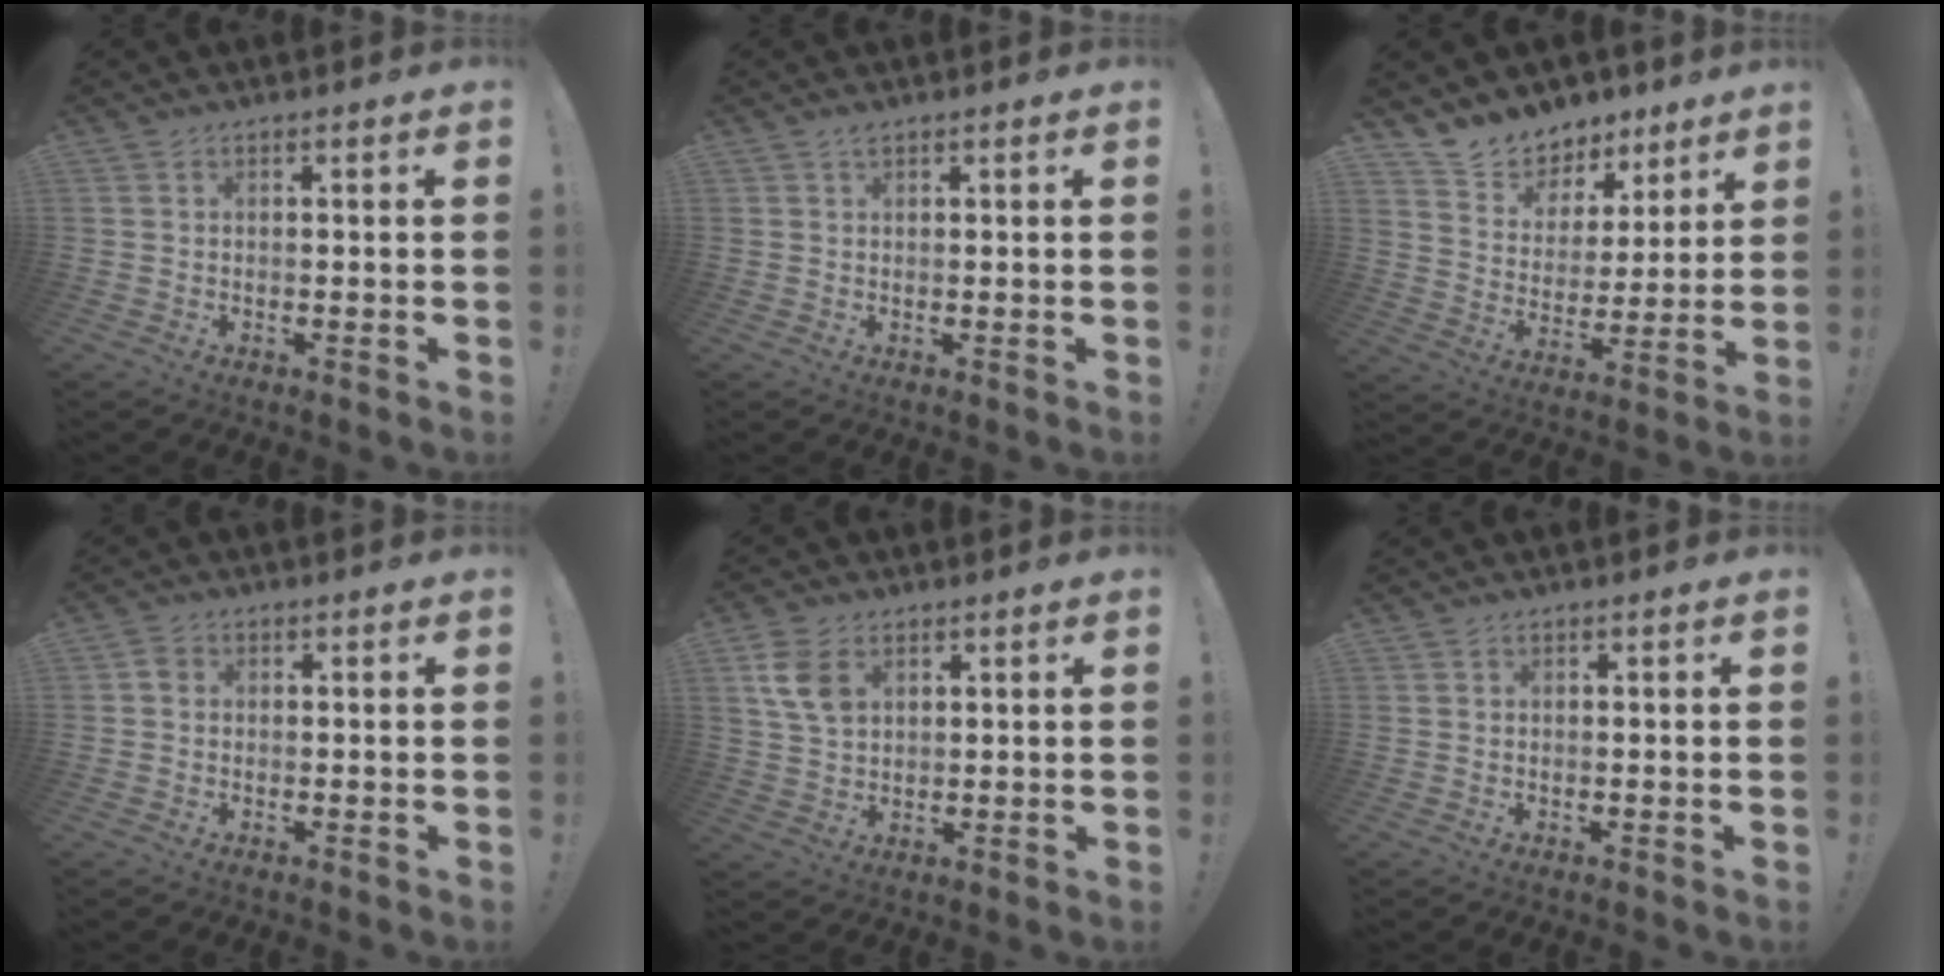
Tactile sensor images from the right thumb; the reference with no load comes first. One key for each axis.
{"total": 1.1, "fx": 0.9, "fy": 0.1, "fz": 0.6, "tx": -0.007, "ty": -0.002, "tz": 0.015}
{"total": 10.0, "fx": 8.2, "fy": 5.7, "fz": 1.0, "tx": -0.033, "ty": -0.068, "tz": 0.159}
{"total": 2.0, "fx": 0.0, "fy": 1.8, "fz": 0.9, "tx": -0.012, "ty": 0.005, "tz": 0.000}
{"total": 8.4, "fx": 3.4, "fy": 5.5, "fz": 5.3, "tx": -0.099, "ty": -0.007, "tz": 0.065}
{"total": 0.0}